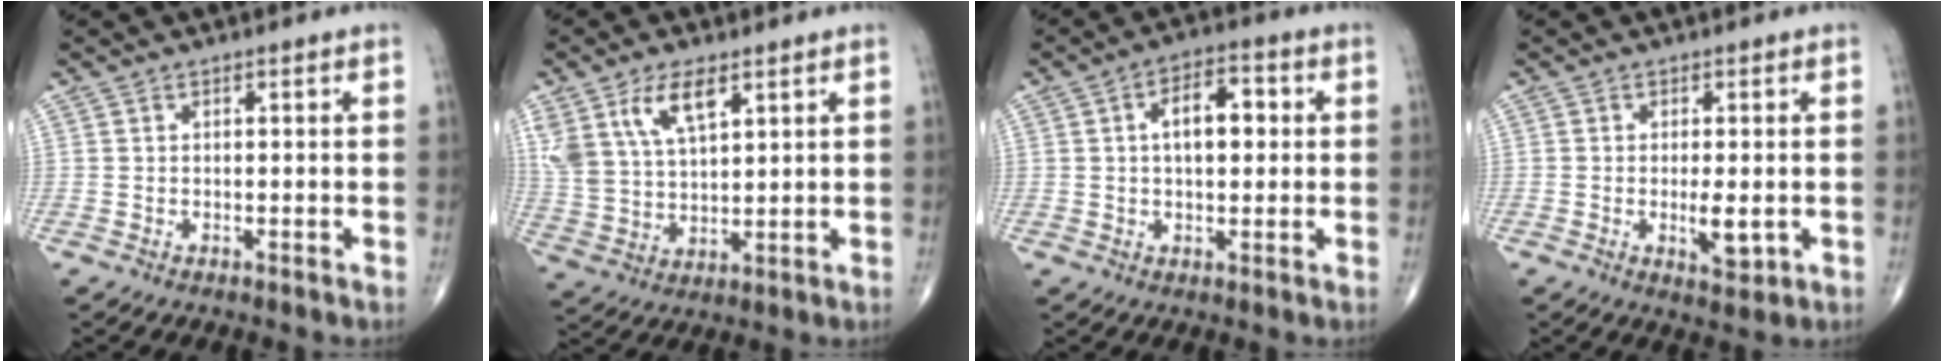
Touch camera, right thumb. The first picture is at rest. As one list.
[{"total": 11.5, "force": [6.1, 5.5, 8.0], "torque": [-0.156, -0.017, 0.126]}, {"total": 8.2, "force": [1.2, 4.3, 6.9], "torque": [-0.095, 0.016, 0.014]}, {"total": 4.5, "force": [-0.7, 1.7, 4.1], "torque": [-0.062, -0.010, -0.009]}]